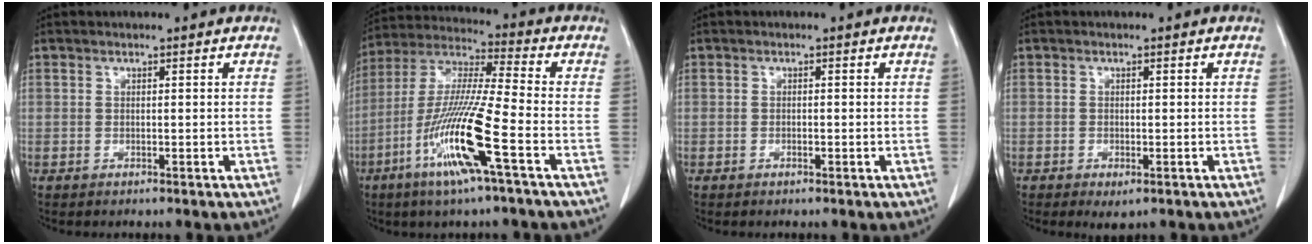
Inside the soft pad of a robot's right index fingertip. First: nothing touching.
{"total": 15.3, "force": [-6.2, -0.1, 13.9], "torque": [-0.288, -0.017, -0.125]}
{"total": 0.6, "force": [-0.3, 0.2, 0.5], "torque": [-0.009, 0.001, -0.004]}
{"total": 2.1, "force": [-1.2, 0.9, 1.5], "torque": [-0.023, -0.003, -0.009]}